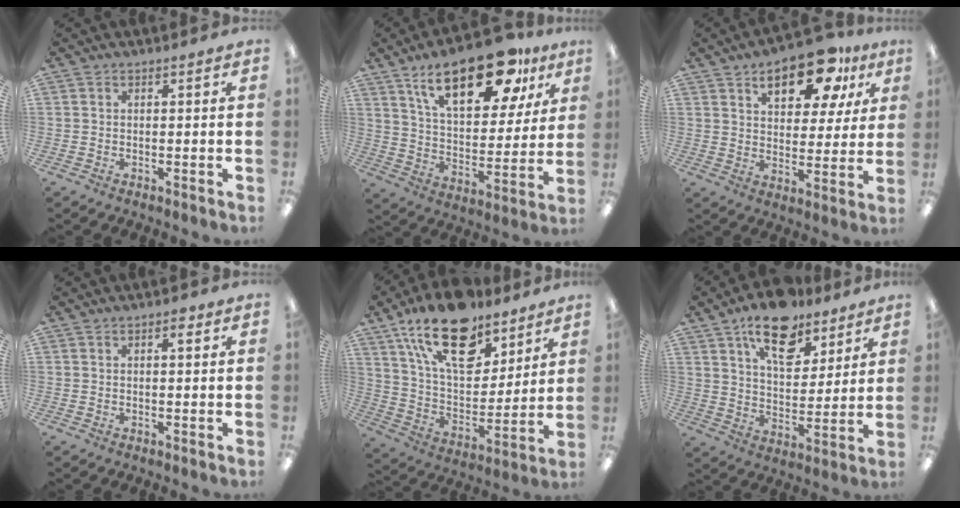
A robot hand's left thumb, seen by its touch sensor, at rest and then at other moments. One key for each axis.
{"total": 23.4, "fx": 14.5, "fy": 10.3, "fz": 15.2, "tx": -0.232, "ty": -0.066, "tz": 0.243}
{"total": 15.7, "fx": 9.1, "fy": 7.4, "fz": 10.4, "tx": -0.141, "ty": -0.035, "tz": 0.151}
{"total": 2.1, "fx": 1.1, "fy": 0.8, "fz": 1.5, "tx": -0.017, "ty": -0.002, "tz": 0.014}
{"total": 21.7, "fx": 14.3, "fy": 10.8, "fz": 12.2, "tx": -0.208, "ty": -0.074, "tz": 0.254}
{"total": 16.5, "fx": 11.3, "fy": 8.3, "fz": 8.8, "tx": -0.130, "ty": -0.056, "tz": 0.198}